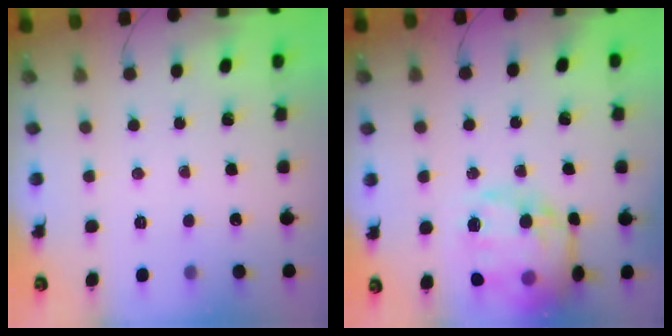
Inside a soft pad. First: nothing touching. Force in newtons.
{"total": 20.7, "press": 20.6, "slide": 2.2}